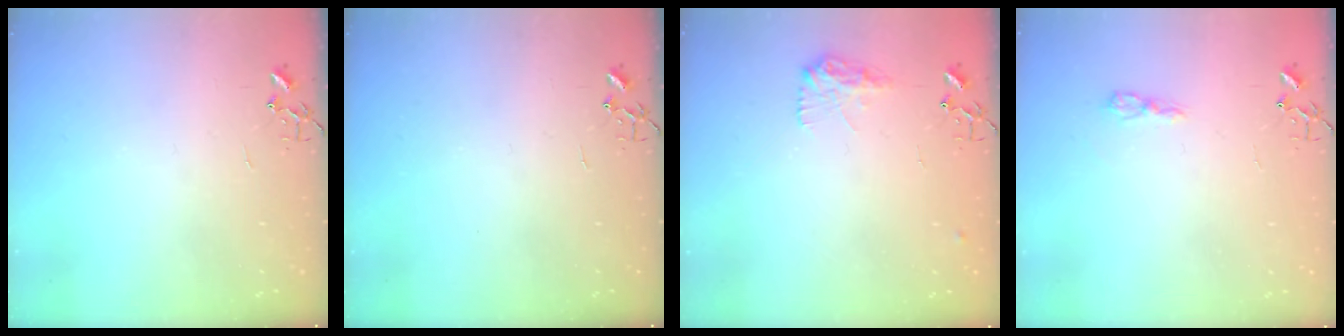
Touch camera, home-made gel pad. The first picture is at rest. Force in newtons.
{"total": 0.0}
{"total": 10.2, "press": 10.2, "slide": 0.3}
{"total": 4.6, "press": 4.5, "slide": 0.6}